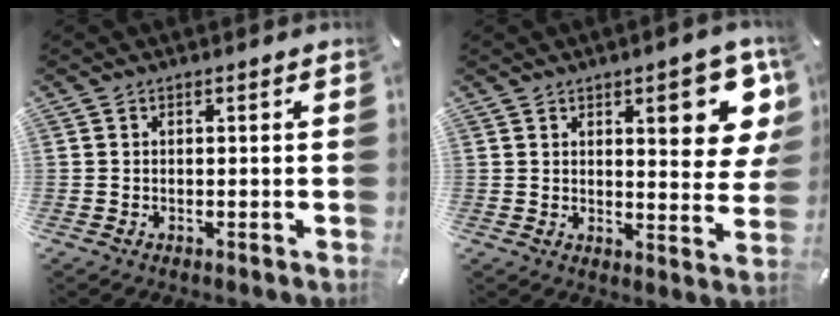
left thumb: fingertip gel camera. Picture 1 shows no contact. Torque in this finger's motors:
{"motor_torque": [2.56, 2.13, 0.52, -0.59, 0.13]}